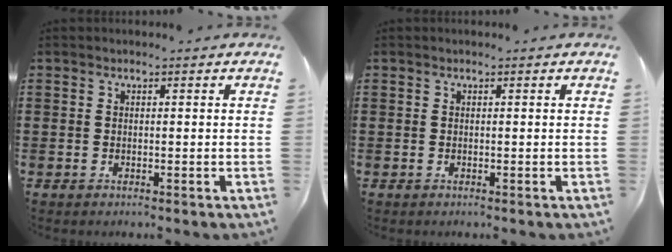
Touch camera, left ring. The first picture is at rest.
{"total": 0.0}